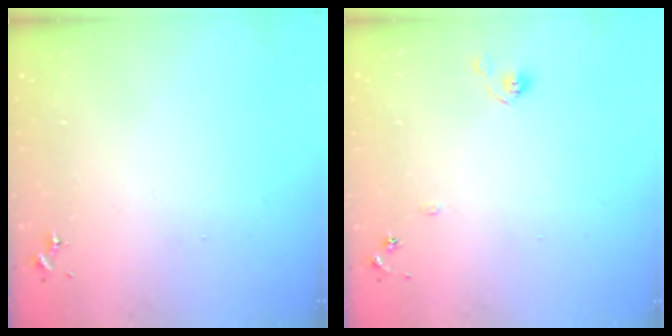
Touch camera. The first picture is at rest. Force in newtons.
{"total": 7.4, "press": 7.3, "slide": 0.6}